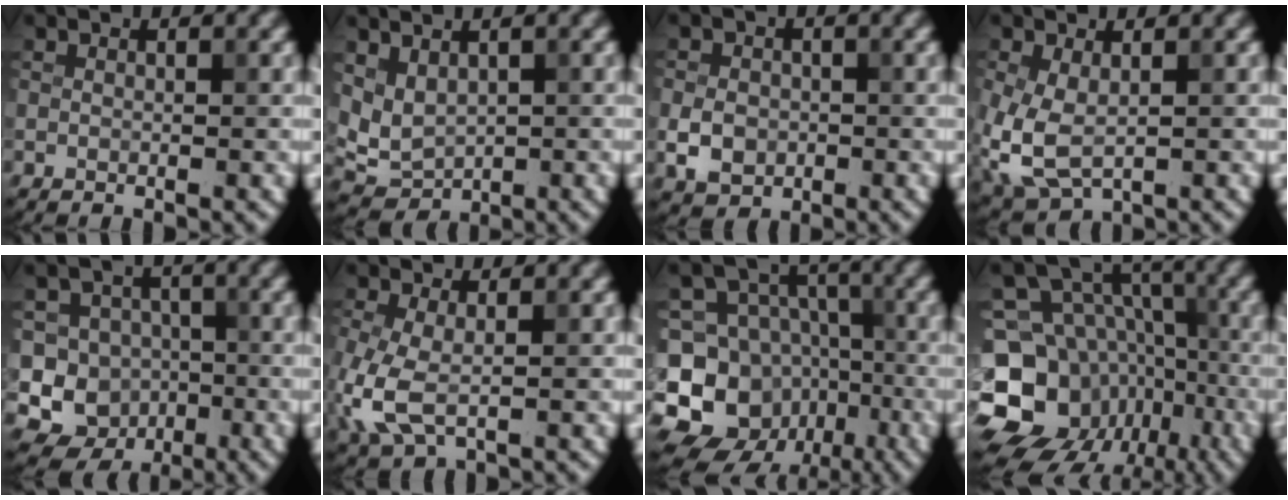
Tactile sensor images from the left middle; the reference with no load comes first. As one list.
[{"total": 2.8, "force": [0.9, 2.0, 1.7], "torque": [-0.033, -0.004, 0.025]}, {"total": 3.2, "force": [-0.7, 2.6, 1.7], "torque": [-0.030, -0.003, -0.016]}, {"total": 5.3, "force": [-0.8, 3.3, 4.1], "torque": [-0.112, -0.016, -0.007]}, {"total": 8.5, "force": [-2.3, 7.9, 2.0], "torque": [-0.021, 0.016, -0.062]}, {"total": 4.9, "force": [-1.0, 2.8, 3.8], "torque": [-0.111, -0.011, -0.021]}, {"total": 14.4, "force": [-6.5, 11.9, 4.9], "torque": [-0.102, -0.005, -0.111]}, {"total": 15.2, "force": [-6.2, 12.3, 6.3], "torque": [-0.142, 0.004, -0.100]}]